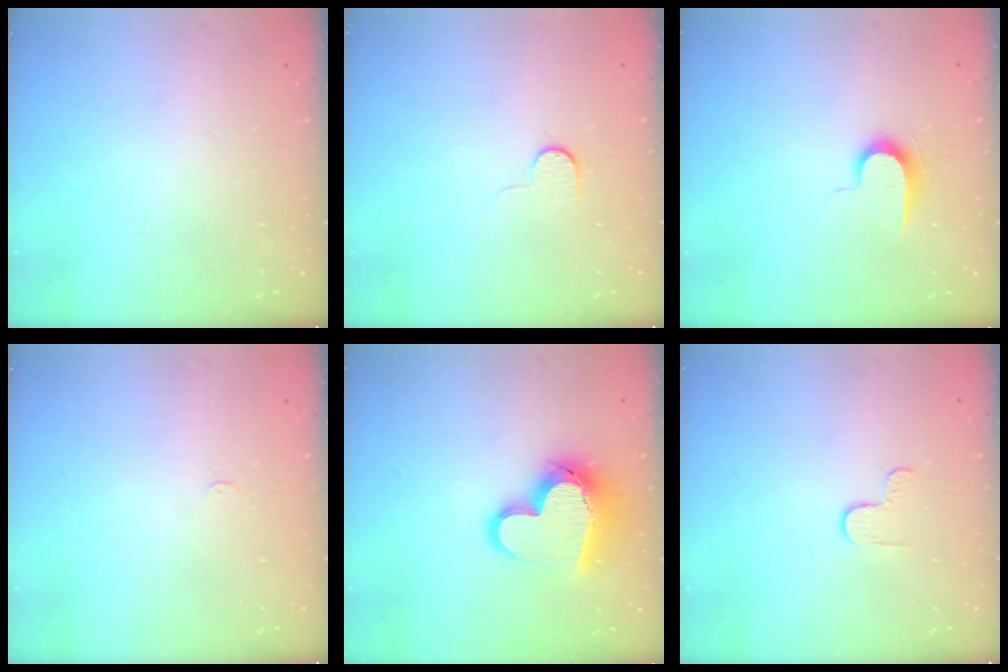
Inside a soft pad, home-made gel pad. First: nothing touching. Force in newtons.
{"total": 5.0, "press": 5.0, "slide": 0.5}
{"total": 6.4, "press": 6.3, "slide": 0.7}
{"total": 2.4, "press": 2.4, "slide": 0.3}
{"total": 16.9, "press": 16.7, "slide": 2.4}
{"total": 2.7, "press": 2.6, "slide": 0.4}